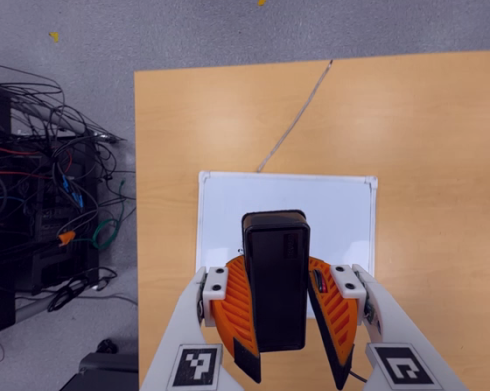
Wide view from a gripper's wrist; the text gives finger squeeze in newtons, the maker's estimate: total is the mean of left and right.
{"total": 9.1, "left": 9.7, "right": 8.5}